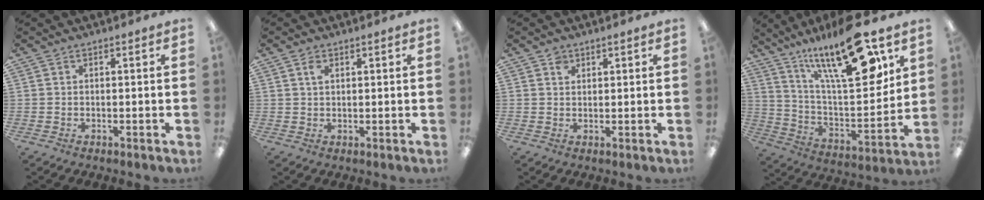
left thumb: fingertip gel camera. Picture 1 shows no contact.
{"total": 2.0, "force": [1.2, 1.0, 1.3], "torque": [-0.022, -0.002, 0.019]}
{"total": 1.7, "force": [1.2, 1.1, 0.5], "torque": [-0.004, -0.005, 0.023]}
{"total": 25.6, "force": [16.4, 7.9, 18.0], "torque": [-0.296, -0.091, 0.268]}